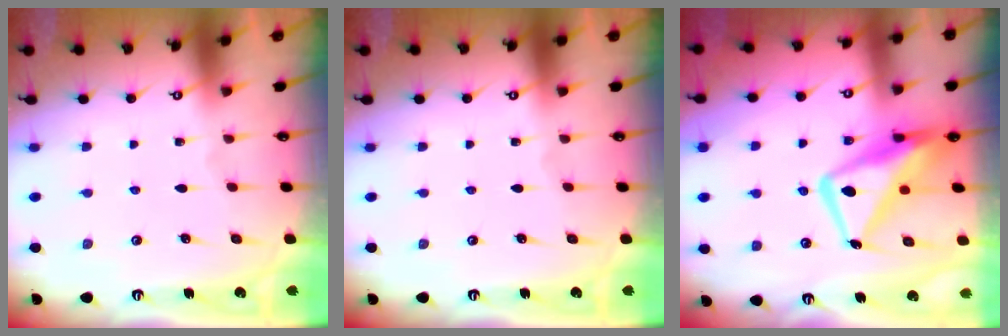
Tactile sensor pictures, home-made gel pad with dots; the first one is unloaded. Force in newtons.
{"total": 0.0}
{"total": 15.5, "press": 15.4, "slide": 1.7}